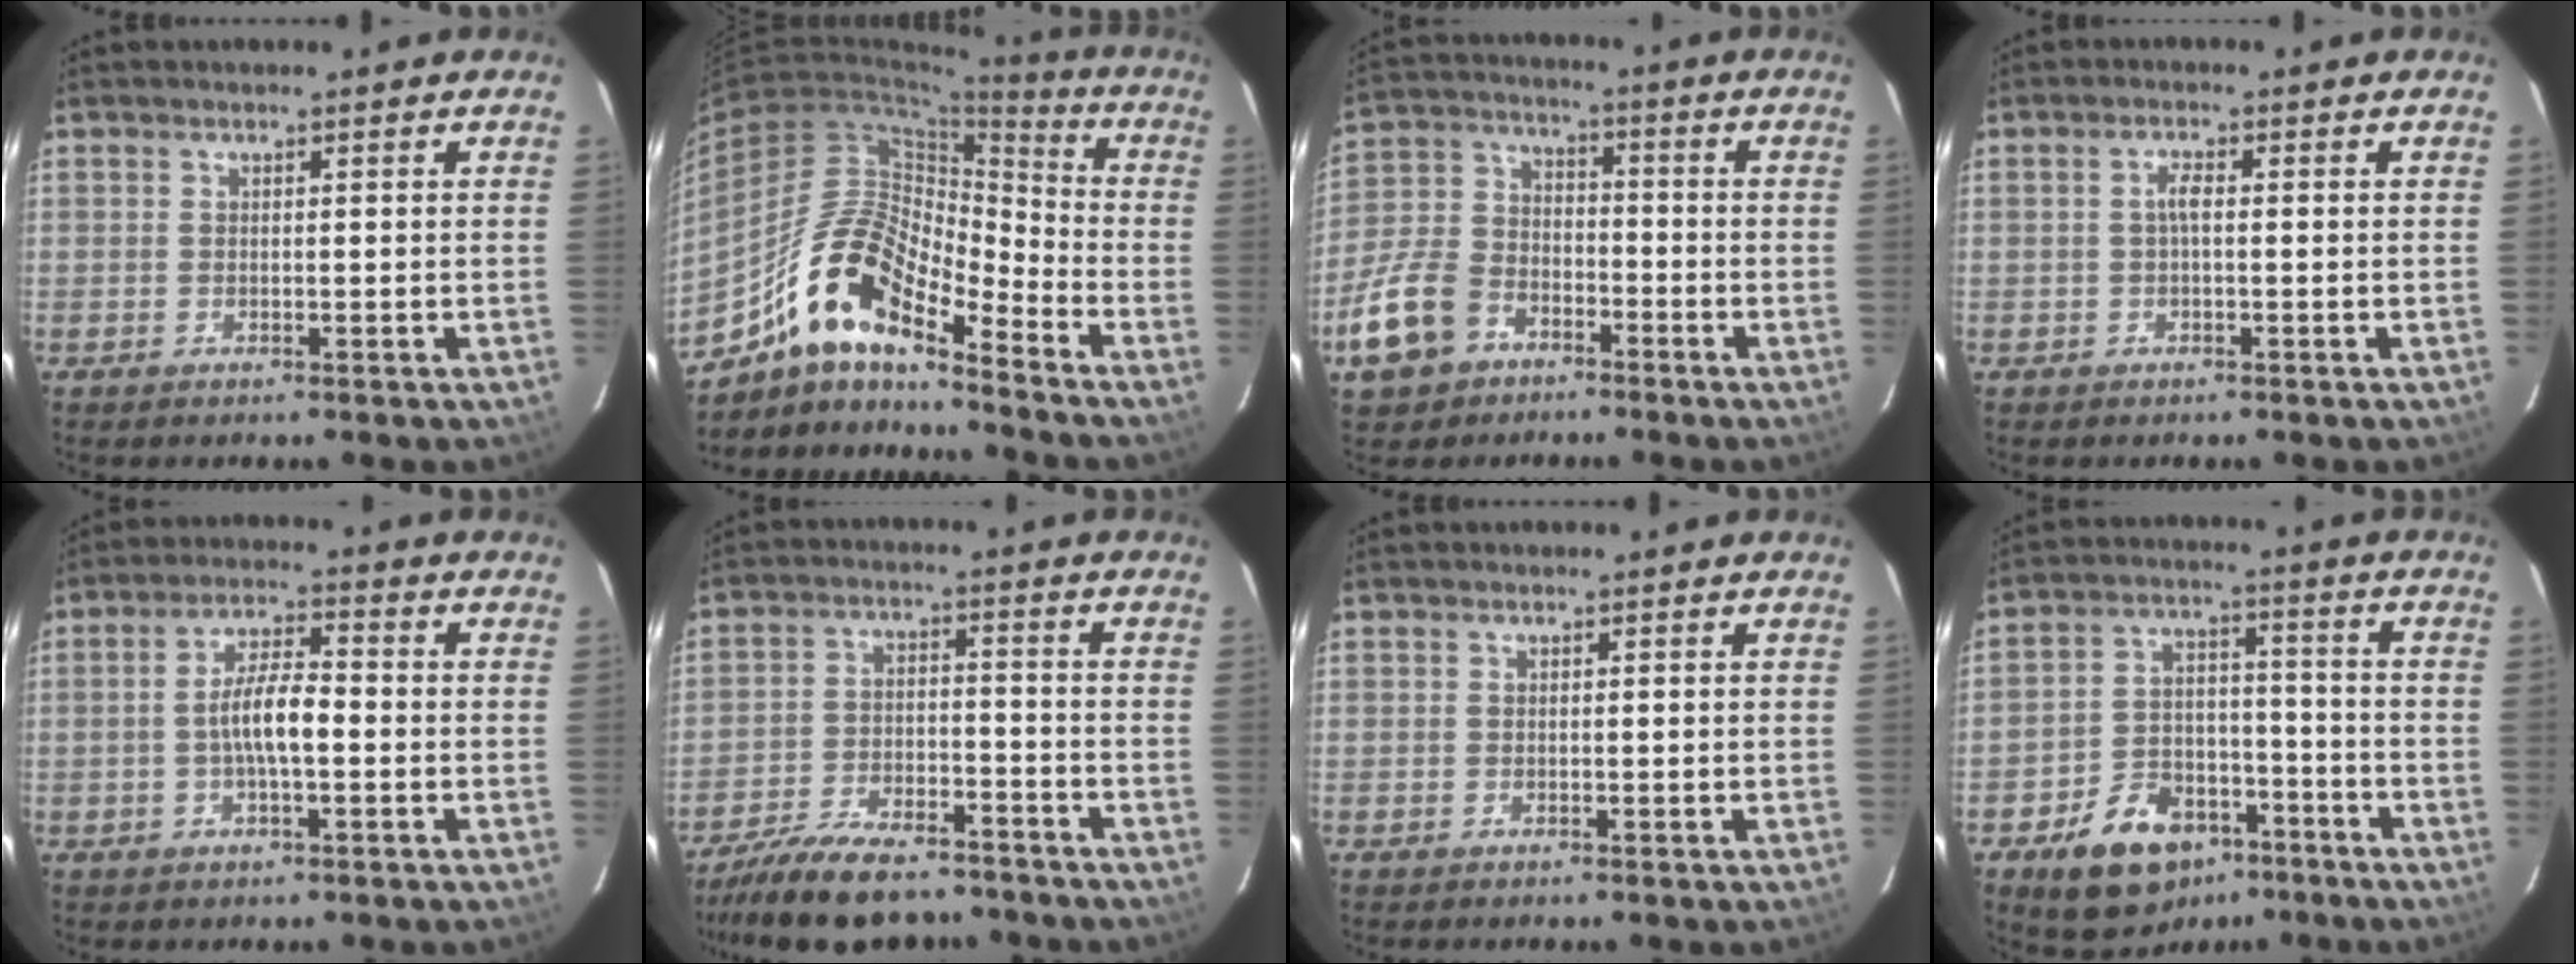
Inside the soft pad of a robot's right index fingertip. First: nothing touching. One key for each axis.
{"total": 15.5, "fx": -11.2, "fy": 4.6, "fz": 9.7, "tx": -0.177, "ty": 0.009, "tz": -0.218}
{"total": 13.5, "fx": -7.5, "fy": 9.3, "fz": 6.4, "tx": -0.168, "ty": 0.023, "tz": -0.130}
{"total": 1.7, "fx": -0.1, "fy": 0.4, "fz": 1.6, "tx": -0.033, "ty": 0.007, "tz": -0.004}
{"total": 6.6, "fx": -1.2, "fy": 1.7, "fz": 6.2, "tx": -0.118, "ty": 0.009, "tz": -0.020}
{"total": 16.4, "fx": -13.8, "fy": 5.6, "fz": 6.9, "tx": -0.149, "ty": -0.005, "tz": -0.211}
{"total": 0.0}
{"total": 14.2, "fx": -8.7, "fy": 9.0, "fz": 6.7, "tx": -0.141, "ty": 0.021, "tz": -0.120}